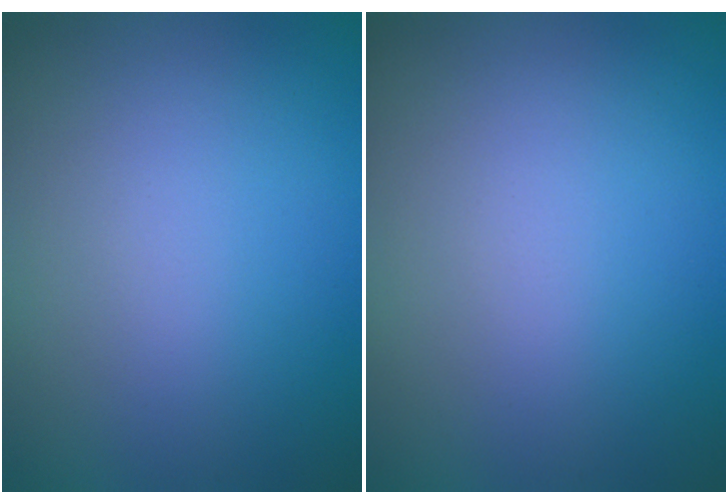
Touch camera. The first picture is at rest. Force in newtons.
{"total": 0.0}